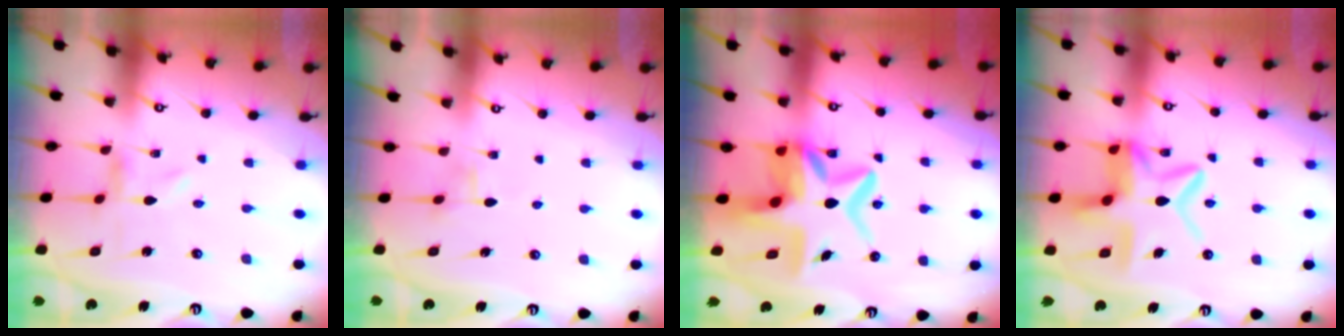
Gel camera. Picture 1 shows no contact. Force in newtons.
{"total": 1.9, "press": 1.9, "slide": 0.2}
{"total": 13.2, "press": 12.8, "slide": 3.2}
{"total": 13.4, "press": 13.4, "slide": 1.2}